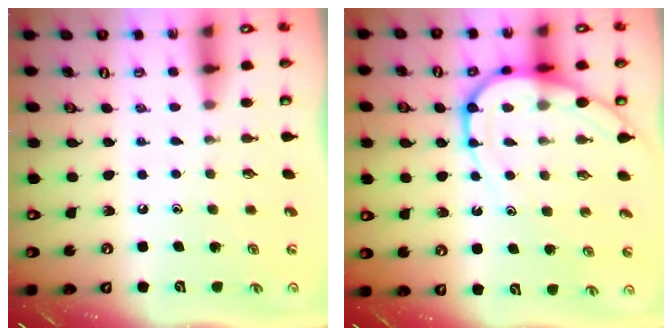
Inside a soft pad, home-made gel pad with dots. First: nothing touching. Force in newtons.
{"total": 9.7, "press": 9.7, "slide": 0.9}